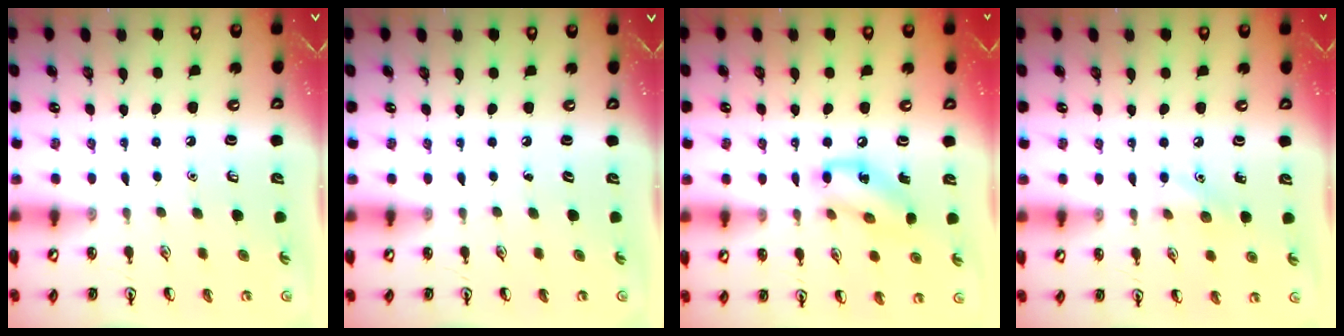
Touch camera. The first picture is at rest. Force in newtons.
{"total": 0.0}
{"total": 11.5, "press": 11.3, "slide": 1.6}
{"total": 6.3, "press": 6.0, "slide": 2.0}